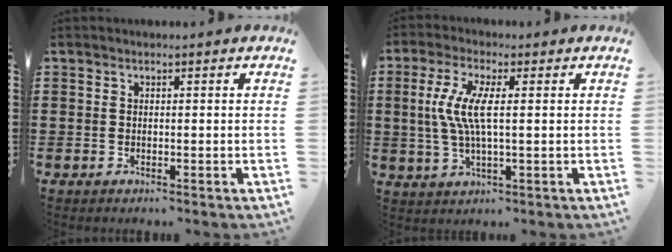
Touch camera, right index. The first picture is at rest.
{"total": 6.8, "force": [0.7, 1.8, 6.5], "torque": [-0.150, -0.008, 0.001]}